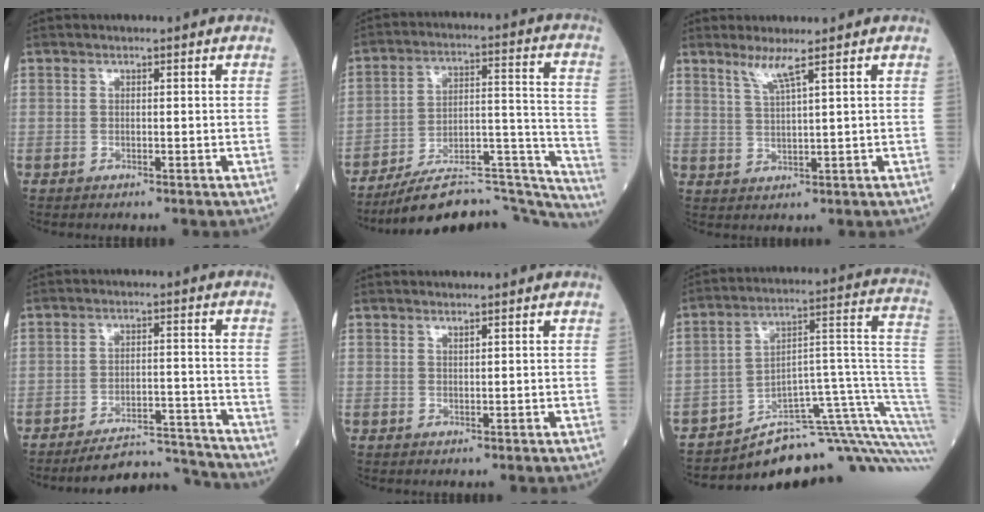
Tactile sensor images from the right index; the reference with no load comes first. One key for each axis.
{"total": 23.2, "fx": -21.3, "fy": 3.8, "fz": 8.2, "tx": -0.066, "ty": 0.050, "tz": -0.308}
{"total": 3.3, "fx": 2.2, "fy": -0.8, "fz": 2.4, "tx": -0.051, "ty": -0.008, "tz": 0.048}
{"total": 9.6, "fx": -9.6, "fy": -0.4, "fz": -0.2, "tx": 0.011, "ty": 0.021, "tz": -0.149}
{"total": 0.5, "fx": 0.5, "fy": -0.1, "fz": 0.2, "tx": -0.010, "ty": -0.006, "tz": 0.011}
{"total": 17.5, "fx": -16.0, "fy": -0.1, "fz": 7.2, "tx": -0.009, "ty": 0.096, "tz": -0.222}